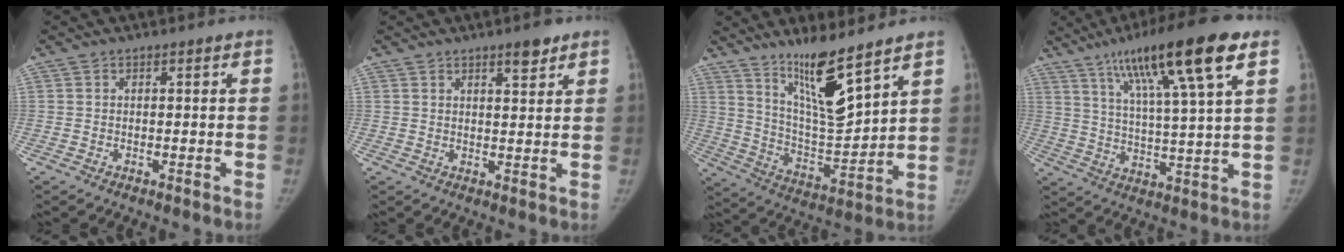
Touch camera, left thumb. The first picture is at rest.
{"total": 3.8, "force": [2.6, 1.2, 2.5], "torque": [-0.026, -0.017, 0.038]}
{"total": 13.5, "force": [9.6, 2.1, 9.2], "torque": [-0.146, -0.081, 0.185]}
{"total": 18.8, "force": [10.0, 2.4, 15.8], "torque": [-0.255, -0.019, 0.167]}